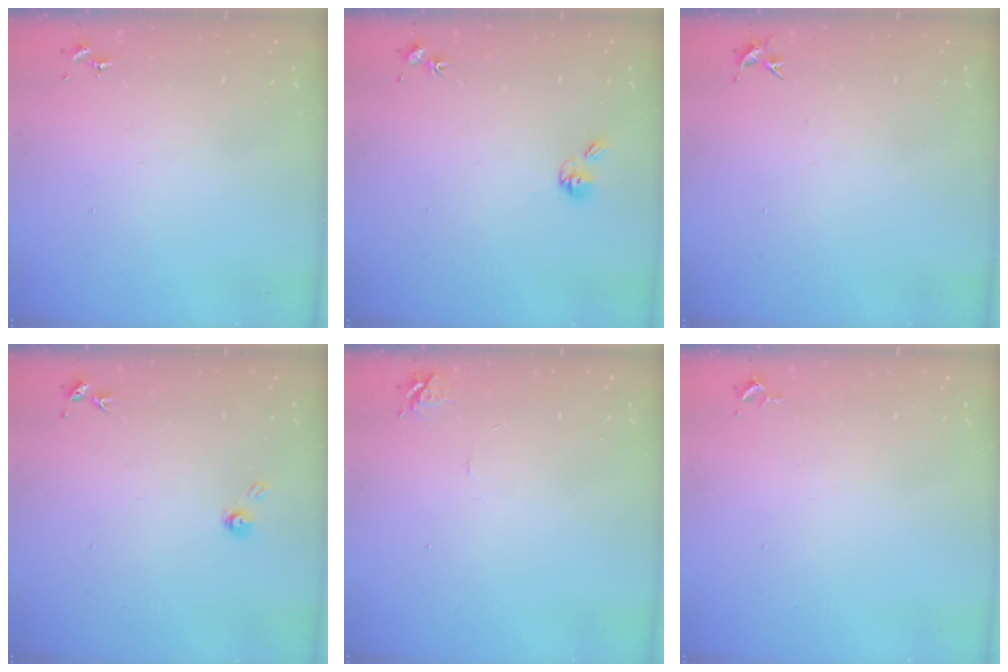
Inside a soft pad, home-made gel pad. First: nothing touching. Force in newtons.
{"total": 6.0, "press": 5.6, "slide": 2.1}
{"total": 3.6, "press": 3.5, "slide": 0.4}
{"total": 4.0, "press": 4.0, "slide": 0.3}
{"total": 5.8, "press": 5.8, "slide": 0.7}
{"total": 2.6, "press": 2.6, "slide": 0.4}